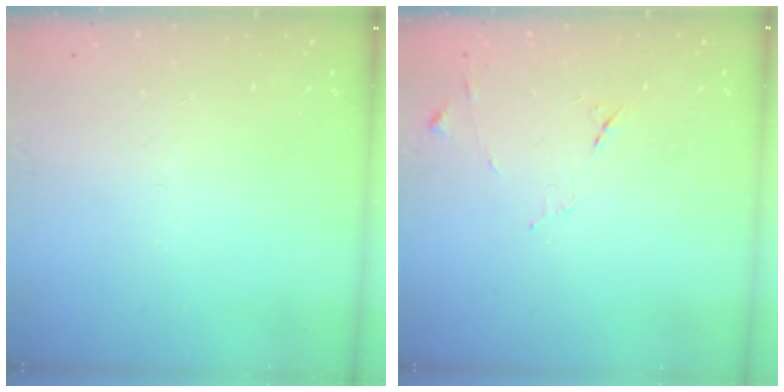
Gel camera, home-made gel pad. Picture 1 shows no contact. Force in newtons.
{"total": 7.1, "press": 7.1, "slide": 0.7}